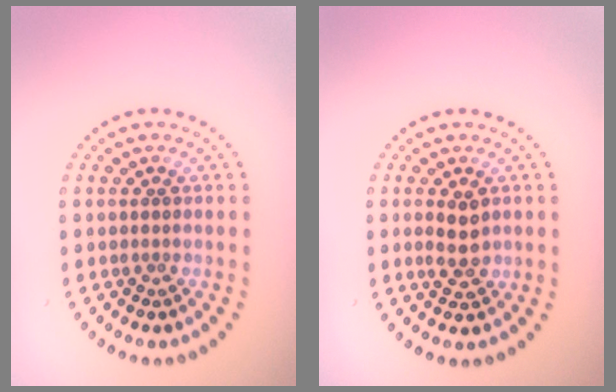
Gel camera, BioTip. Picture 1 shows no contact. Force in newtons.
{"total": 2.4, "press": 2.4, "slide": 0.2}